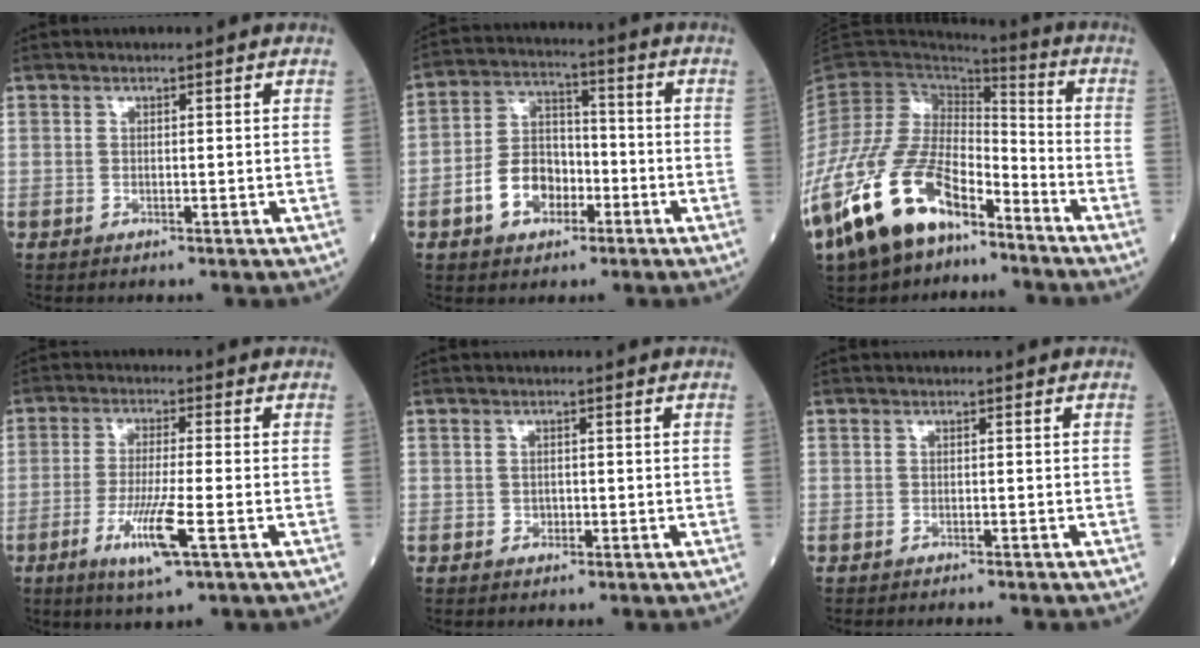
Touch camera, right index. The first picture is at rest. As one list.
[{"total": 8.6, "force": [-3.4, 5.9, 5.4], "torque": [-0.118, 0.022, -0.061]}, {"total": 19.2, "force": [-12.5, 8.5, 11.9], "torque": [-0.257, 0.004, -0.233]}, {"total": 7.8, "force": [-3.1, 0.0, 7.1], "torque": [-0.142, -0.020, -0.056]}, {"total": 0.9, "force": [-0.3, 0.7, 0.3], "torque": [-0.005, 0.003, -0.004]}, {"total": 2.5, "force": [-2.3, -0.1, 0.7], "torque": [-0.009, -0.002, -0.030]}]